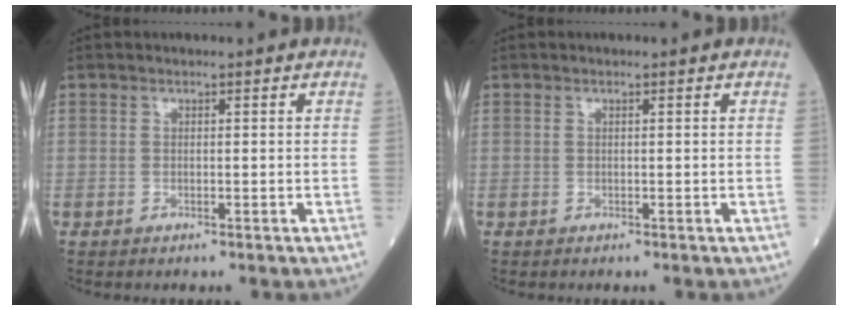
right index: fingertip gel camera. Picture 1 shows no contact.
{"total": 0.0}